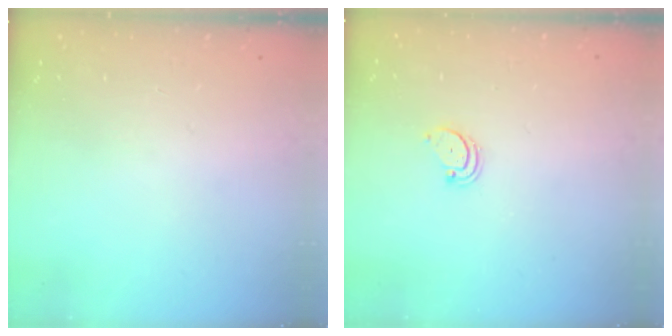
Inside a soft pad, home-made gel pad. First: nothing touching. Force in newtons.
{"total": 1.9, "press": 1.9, "slide": 0.2}